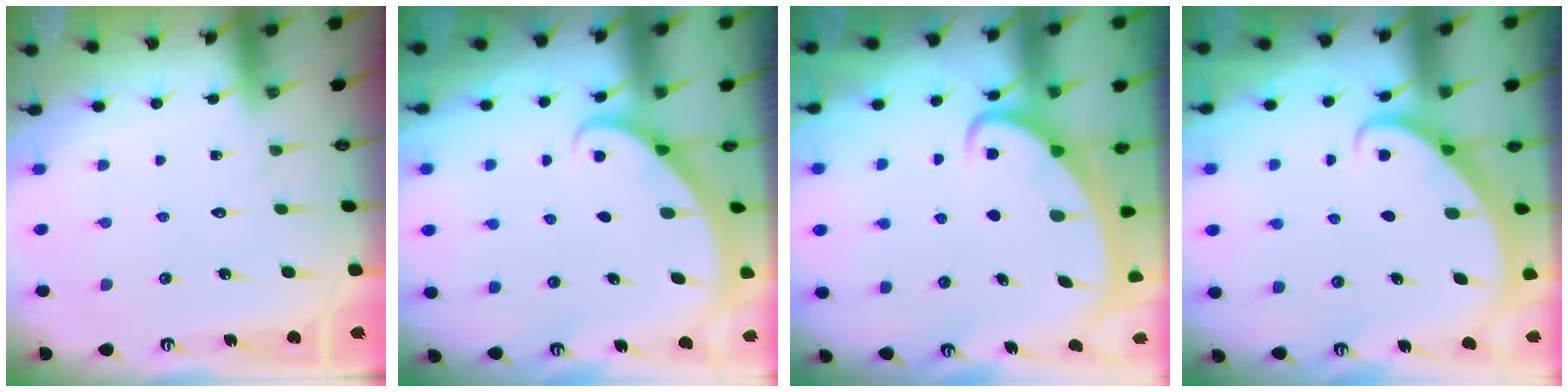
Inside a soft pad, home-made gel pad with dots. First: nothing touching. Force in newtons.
{"total": 1.9, "press": 1.9, "slide": 0.1}
{"total": 3.0, "press": 3.0, "slide": 0.4}
{"total": 2.9, "press": 2.9, "slide": 0.2}